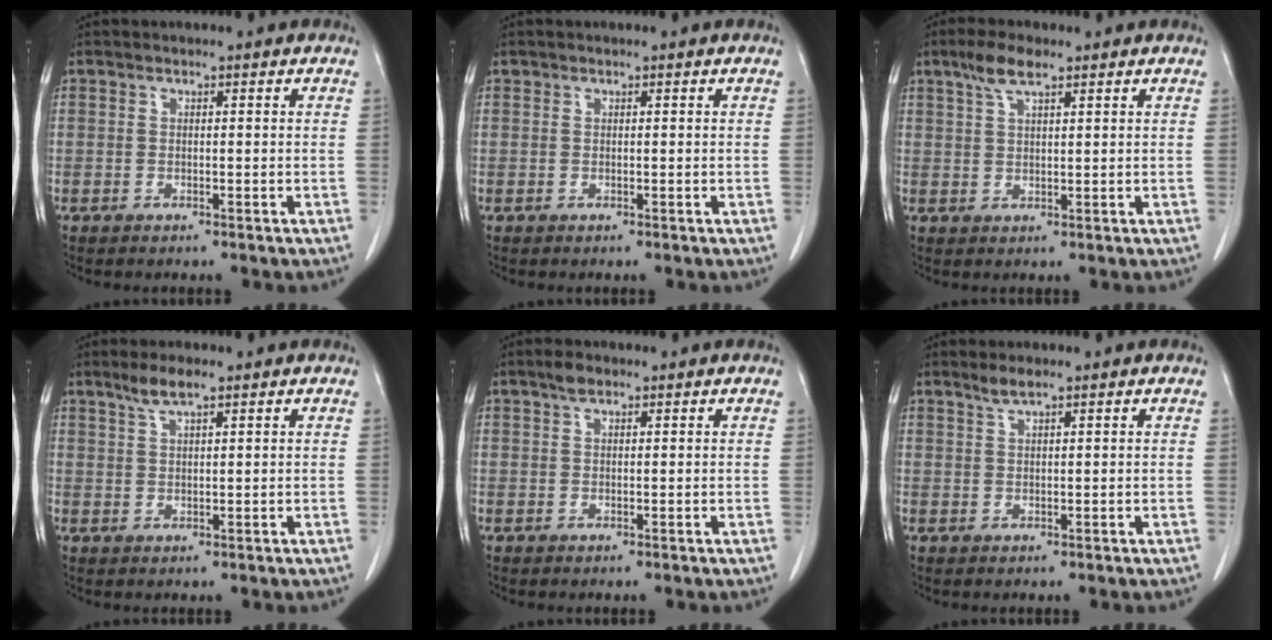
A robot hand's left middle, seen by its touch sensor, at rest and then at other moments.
{"total": 0.0}
{"total": 4.4, "force": [2.9, 0.9, 3.1], "torque": [-0.072, 0.009, 0.059]}
{"total": 3.4, "force": [2.5, 0.4, 2.3], "torque": [-0.052, 0.003, 0.051]}
{"total": 1.7, "force": [1.2, 0.6, 1.0], "torque": [-0.022, 0.006, 0.022]}
{"total": 1.8, "force": [1.5, 0.0, 1.1], "torque": [-0.027, 0.001, 0.031]}